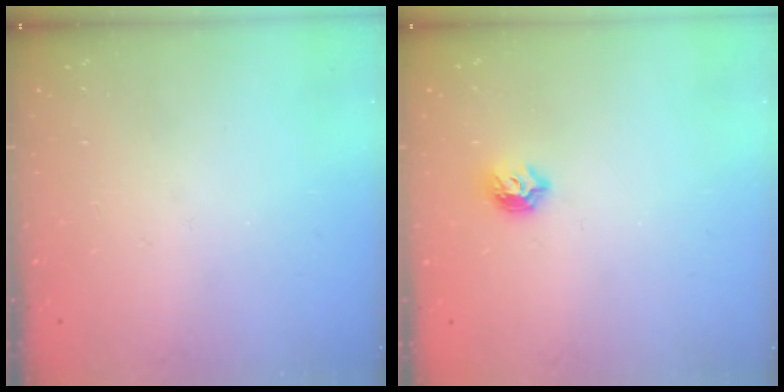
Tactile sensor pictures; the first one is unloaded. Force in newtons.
{"total": 6.5, "press": 6.5, "slide": 0.9}